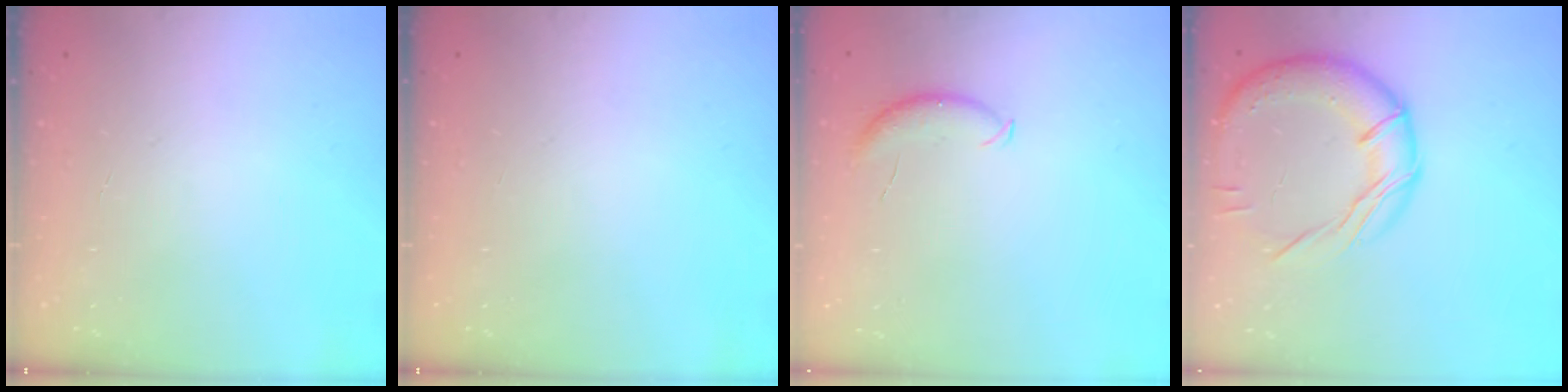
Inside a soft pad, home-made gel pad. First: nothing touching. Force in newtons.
{"total": 0.0}
{"total": 6.9, "press": 6.9, "slide": 0.5}
{"total": 17.0, "press": 16.9, "slide": 1.0}